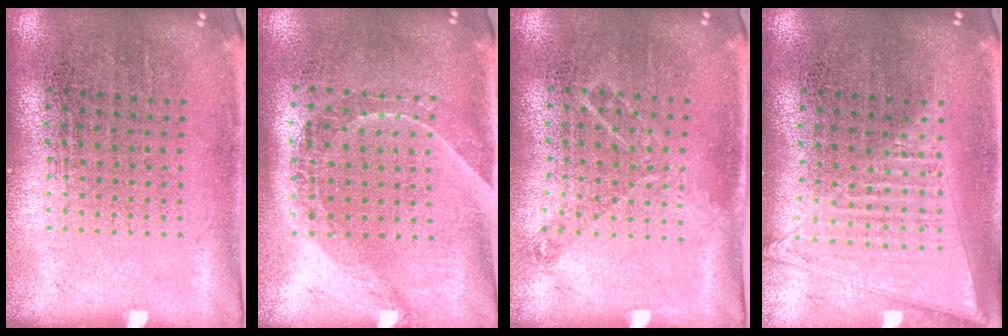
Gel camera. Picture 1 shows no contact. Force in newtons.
{"total": 1.6, "press": 1.3, "slide": 1.0}
{"total": 0.9, "press": 0.8, "slide": 0.2}
{"total": 1.4, "press": 1.3, "slide": 0.3}